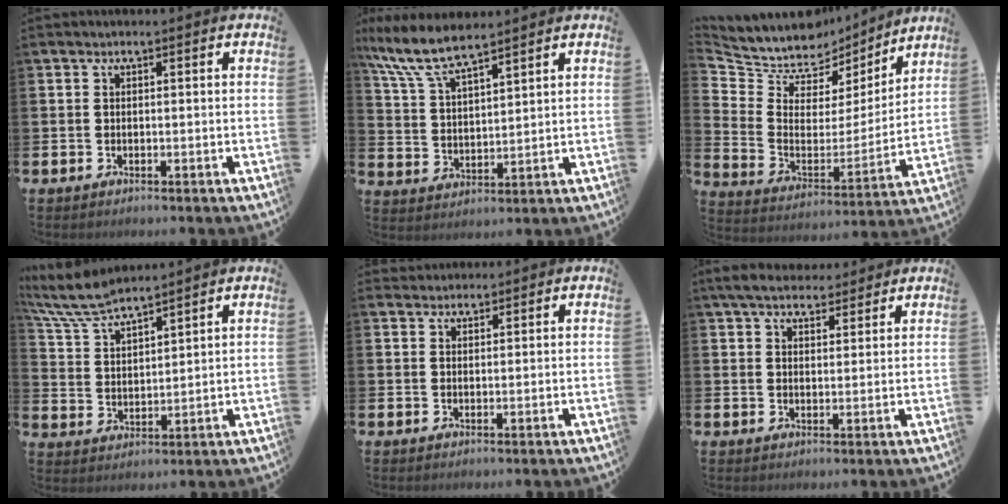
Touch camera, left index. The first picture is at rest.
{"total": 7.9, "force": [7.1, 1.0, 3.3], "torque": [-0.093, -0.026, 0.128]}
{"total": 8.7, "force": [8.0, 3.4, 0.7], "torque": [-0.070, -0.059, 0.141]}
{"total": 7.5, "force": [7.1, 0.9, 2.4], "torque": [-0.074, -0.028, 0.130]}
{"total": 2.0, "force": [1.8, 0.6, -0.3], "torque": [0.012, -0.005, 0.033]}
{"total": 5.3, "force": [4.8, 1.8, 1.3], "torque": [-0.038, -0.014, 0.088]}